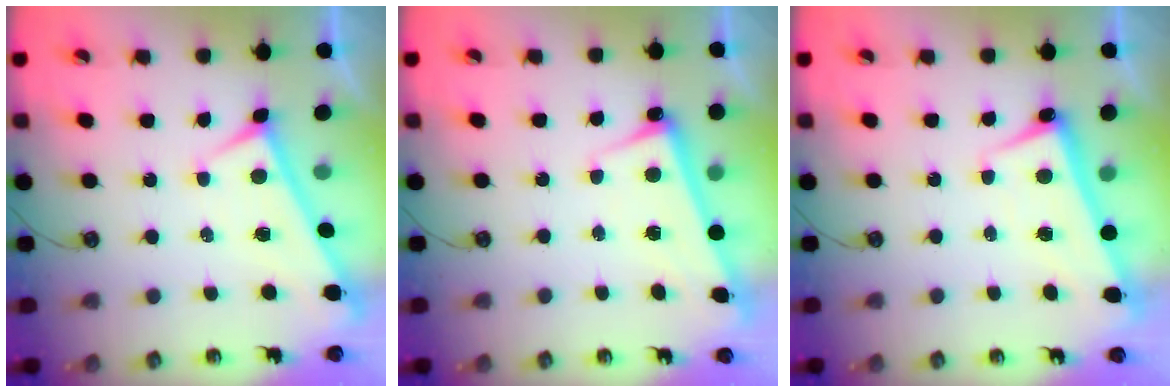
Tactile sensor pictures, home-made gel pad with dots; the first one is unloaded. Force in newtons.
{"total": 2.4, "press": 2.3, "slide": 0.7}
{"total": 2.6, "press": 2.5, "slide": 0.8}